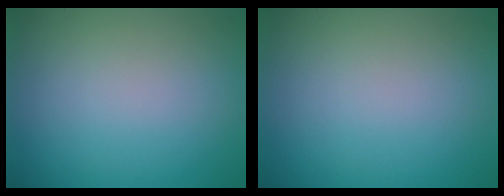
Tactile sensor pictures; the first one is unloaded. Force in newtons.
{"total": 0.0}